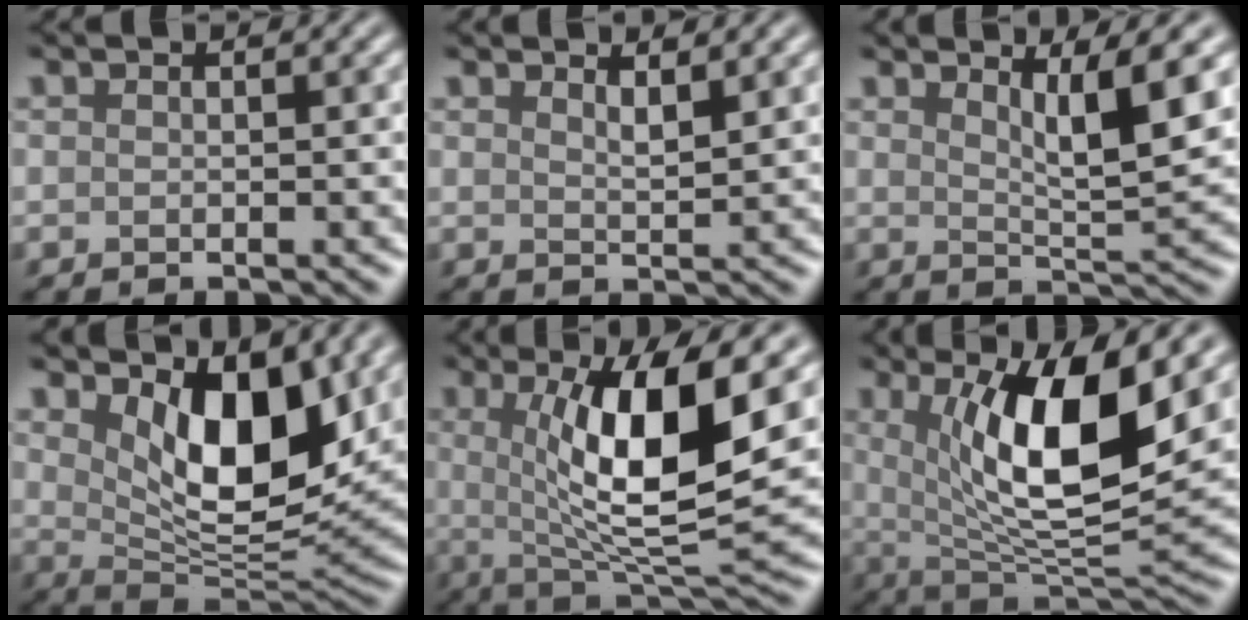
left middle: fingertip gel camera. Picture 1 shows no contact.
{"total": 1.8, "force": [1.5, 0.4, 1.0], "torque": [-0.012, 0.000, 0.024]}
{"total": 4.4, "force": [2.2, 0.8, 3.7], "torque": [-0.053, -0.009, 0.036]}
{"total": 8.4, "force": [3.0, 4.1, 6.7], "torque": [-0.111, -0.020, 0.050]}
{"total": 10.5, "force": [1.8, 2.8, 10.0], "torque": [-0.157, -0.013, 0.038]}
{"total": 10.5, "force": [2.7, 3.1, 9.6], "torque": [-0.152, -0.017, 0.054]}